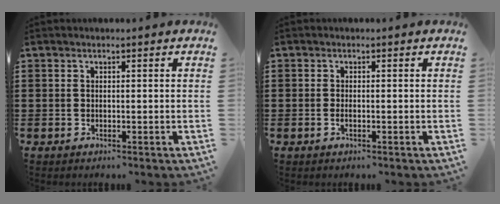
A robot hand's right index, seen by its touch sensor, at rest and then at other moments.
{"total": 0.6, "force": [-0.3, 0.1, 0.5], "torque": [-0.009, -0.003, -0.005]}